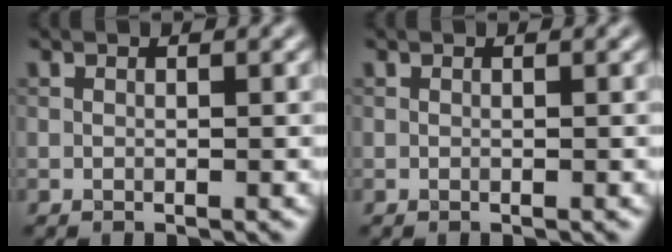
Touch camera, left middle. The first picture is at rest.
{"total": 0.0}